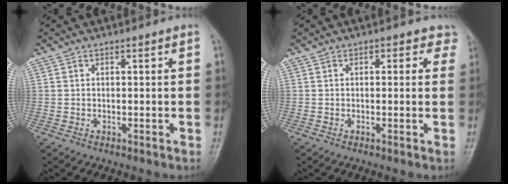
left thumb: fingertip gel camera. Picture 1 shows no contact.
{"total": 2.3, "force": [1.2, 1.7, 0.9], "torque": [0.026, 0.001, 0.001]}